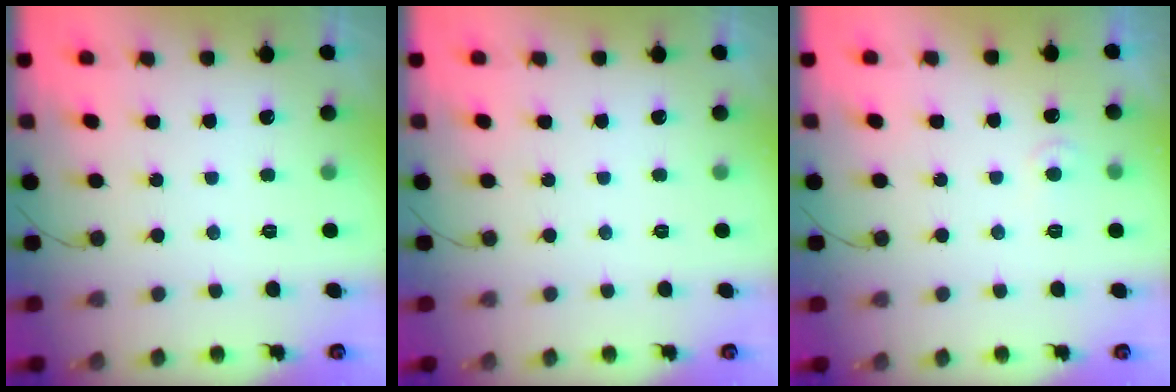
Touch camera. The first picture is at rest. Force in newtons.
{"total": 0.0}
{"total": 3.6, "press": 3.6, "slide": 0.4}